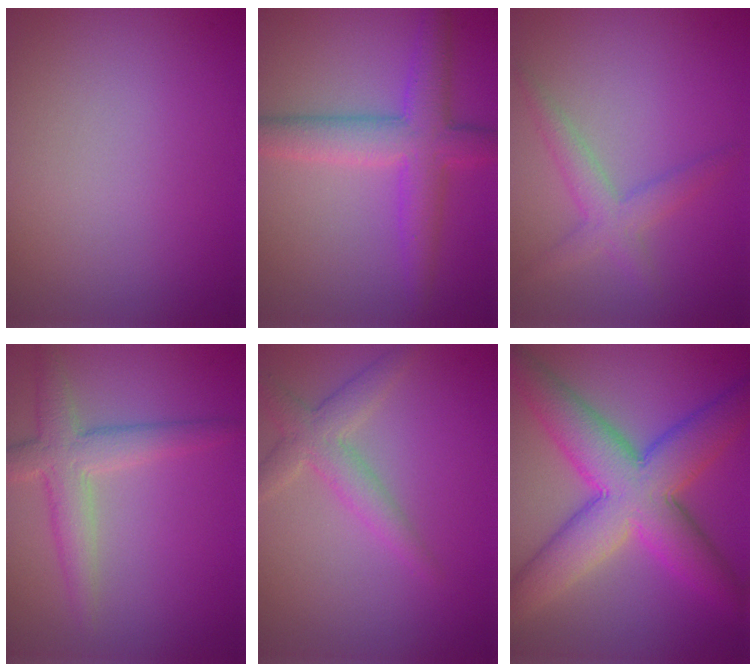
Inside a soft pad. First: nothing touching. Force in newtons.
{"total": 5.3, "press": 5.3, "slide": 0.1}
{"total": 2.5, "press": 2.5, "slide": 0.2}
{"total": 3.9, "press": 3.9, "slide": 0.2}
{"total": 2.8, "press": 2.8, "slide": 0.1}
{"total": 9.7, "press": 9.7, "slide": 0.2}